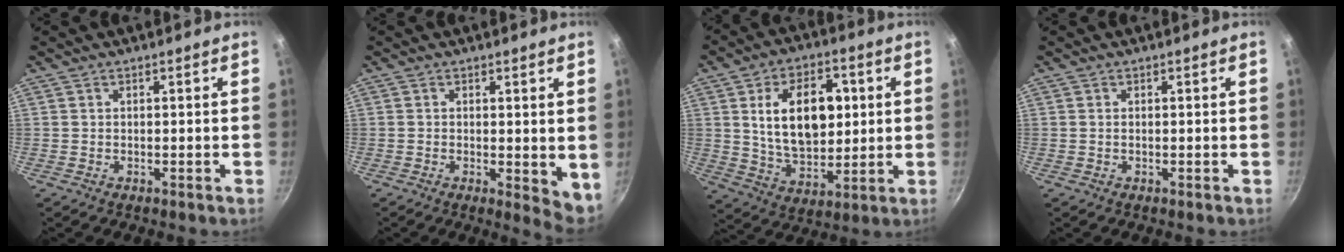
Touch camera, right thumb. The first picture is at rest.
{"total": 5.1, "force": [0.2, 2.3, 4.5], "torque": [-0.057, -0.011, 0.004]}
{"total": 17.2, "force": [3.2, 10.8, 13.0], "torque": [-0.177, -0.010, 0.060]}
{"total": 0.0}